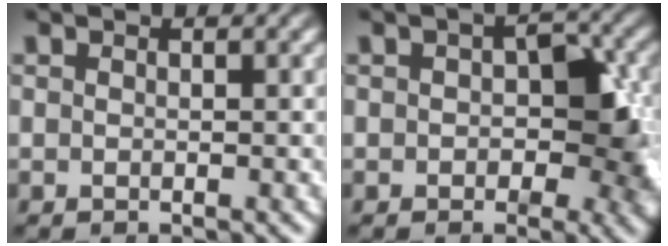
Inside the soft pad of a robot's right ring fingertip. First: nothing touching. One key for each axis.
{"total": 5.9, "fx": -0.7, "fy": 3.7, "fz": 4.6, "tx": -0.045, "ty": -0.003, "tz": -0.010}